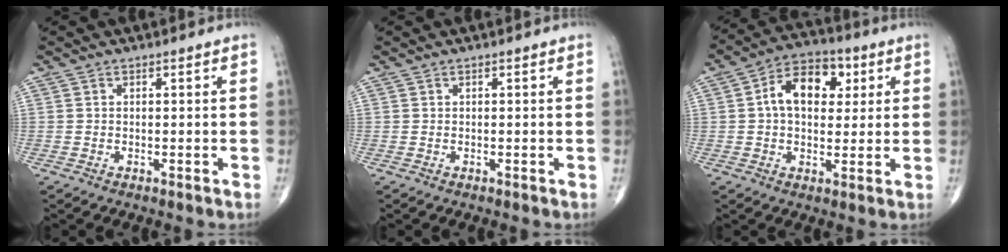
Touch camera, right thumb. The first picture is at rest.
{"total": 0.0}
{"total": 11.7, "force": [2.7, 7.7, 8.5], "torque": [-0.110, 0.012, 0.035]}